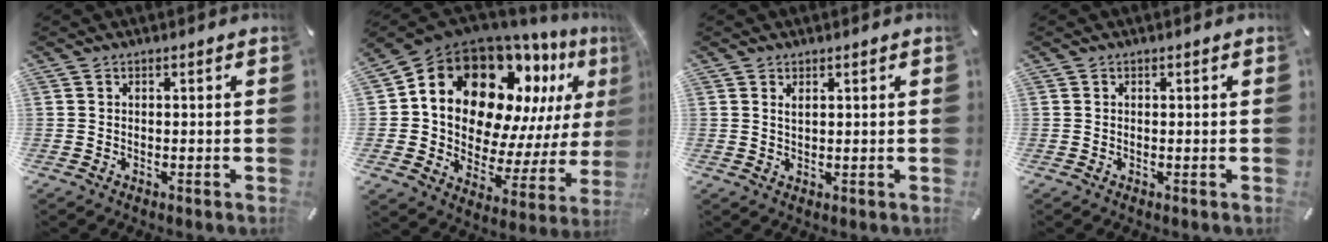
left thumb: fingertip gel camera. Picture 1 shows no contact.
{"total": 19.8, "force": [11.9, 12.5, 9.6], "torque": [-0.161, -0.104, 0.213]}
{"total": 1.3, "force": [0.8, 0.5, 0.9], "torque": [-0.019, 0.000, 0.015]}
{"total": 0.0}